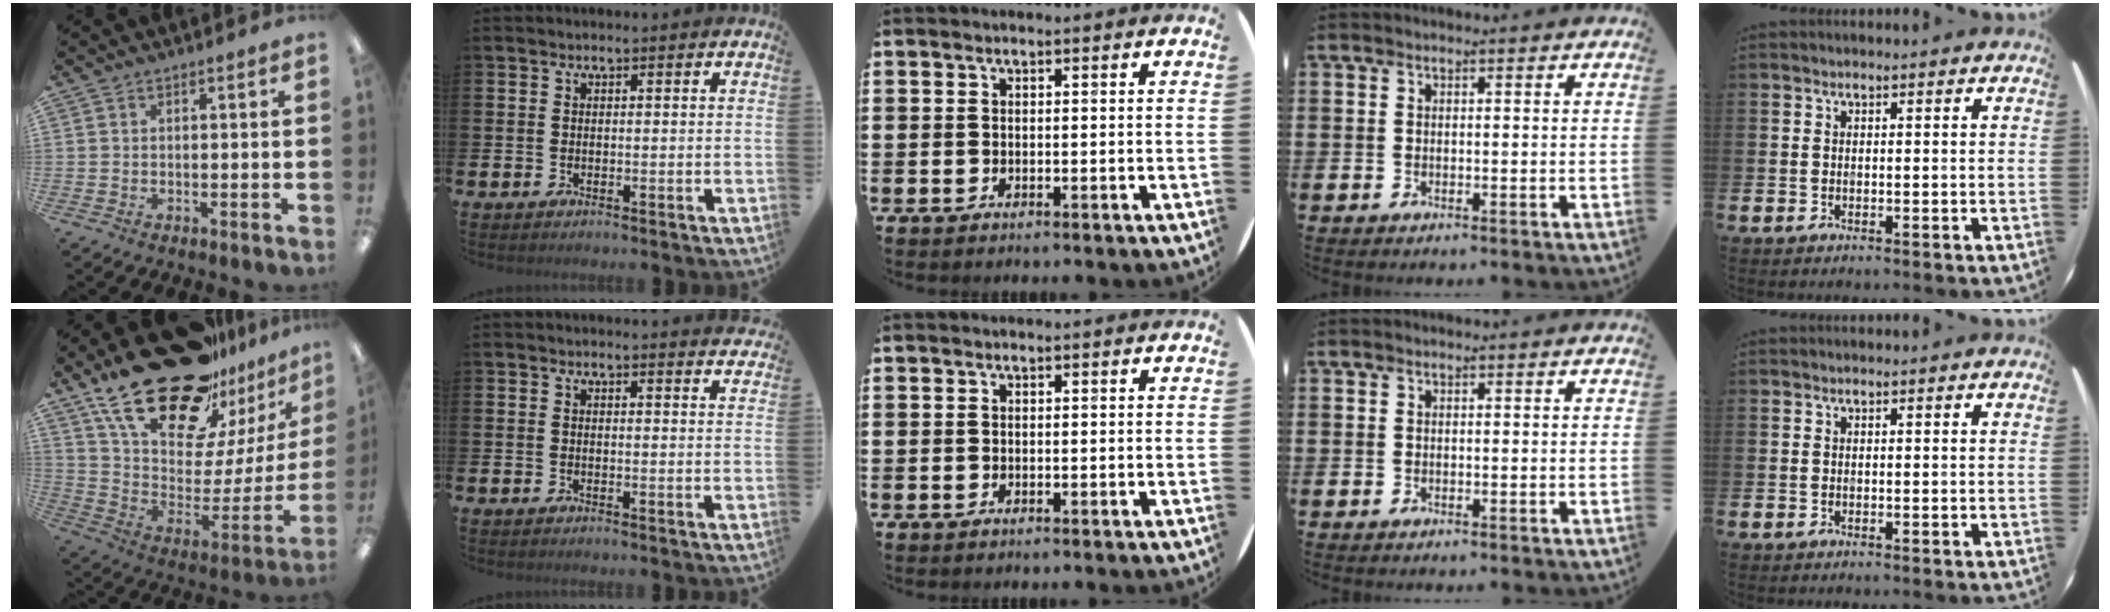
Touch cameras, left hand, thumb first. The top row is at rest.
{"thumb": {"total": 28.6, "force": [20.0, 13.0, 15.7], "torque": [-0.266, -0.123, 0.367]}, "index": {"total": 1.7, "force": [1.7, -0.1, 0.0], "torque": [0.012, -0.014, 0.028]}}